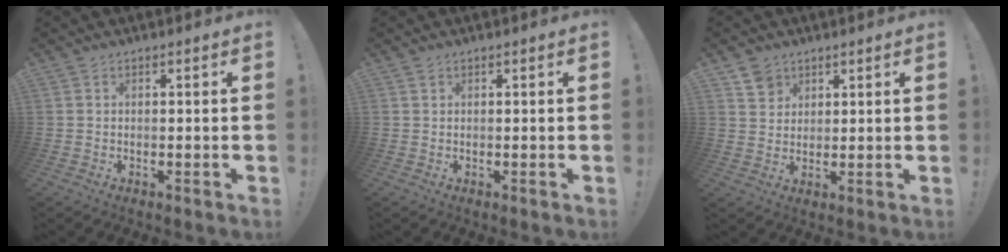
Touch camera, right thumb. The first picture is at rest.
{"total": 0.8, "force": [0.5, 0.6, 0.3], "torque": [-0.004, 0.001, 0.010]}
{"total": 5.6, "force": [3.5, 4.2, 0.9], "torque": [-0.003, -0.024, 0.067]}